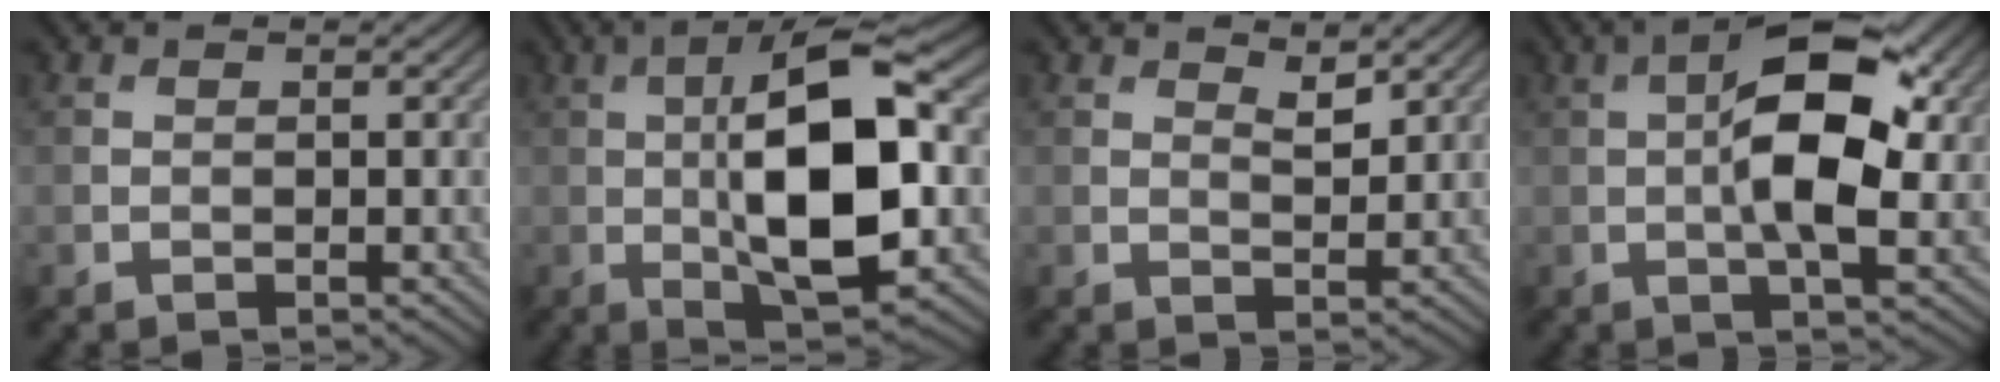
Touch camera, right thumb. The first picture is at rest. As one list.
[{"total": 15.0, "force": [-0.3, 5.2, 14.0], "torque": [-0.235, 0.012, -0.009]}, {"total": 2.4, "force": [1.8, 0.7, 1.4], "torque": [-0.025, -0.007, 0.034]}, {"total": 10.6, "force": [0.7, 4.0, 9.8], "torque": [-0.169, 0.007, 0.008]}]